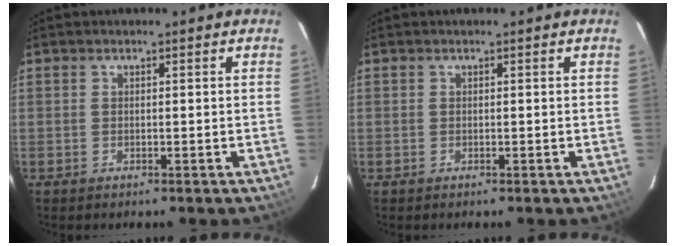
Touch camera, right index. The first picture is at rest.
{"total": 0.0}